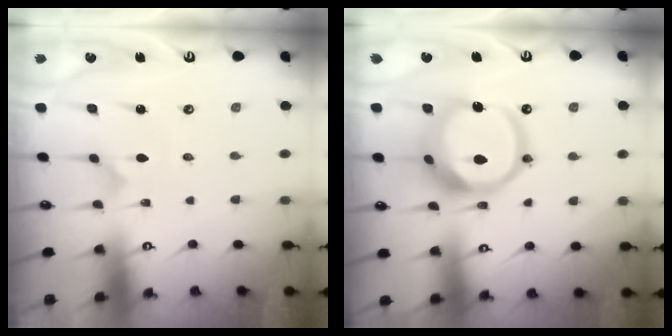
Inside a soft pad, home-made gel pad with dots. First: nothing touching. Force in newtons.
{"total": 17.0, "press": 16.9, "slide": 2.1}